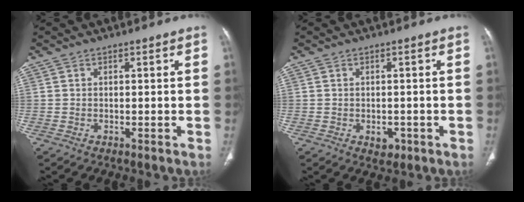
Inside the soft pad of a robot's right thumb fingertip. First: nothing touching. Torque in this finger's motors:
{"motor_torque": [0.26, 1.38, -0.02, 0.32, -0.01]}